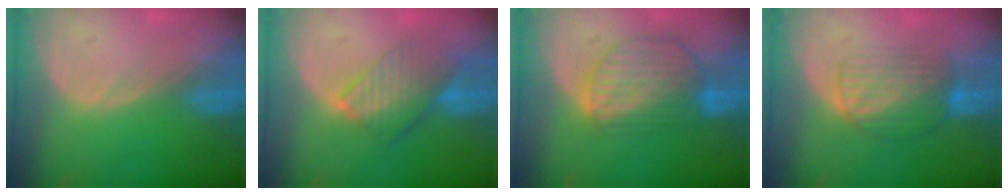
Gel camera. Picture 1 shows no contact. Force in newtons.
{"total": 8.1, "press": 7.1, "slide": 3.9}
{"total": 8.8, "press": 7.7, "slide": 4.3}
{"total": 7.1, "press": 6.6, "slide": 2.7}